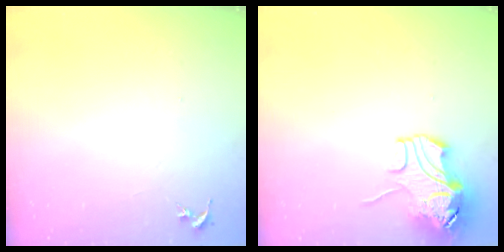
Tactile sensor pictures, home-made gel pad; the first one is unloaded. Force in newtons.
{"total": 11.2, "press": 11.0, "slide": 1.7}